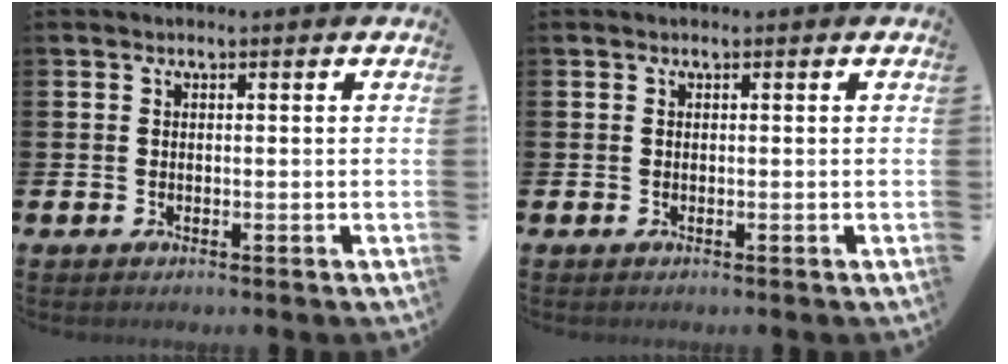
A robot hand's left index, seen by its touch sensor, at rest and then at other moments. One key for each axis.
{"total": 0.0}